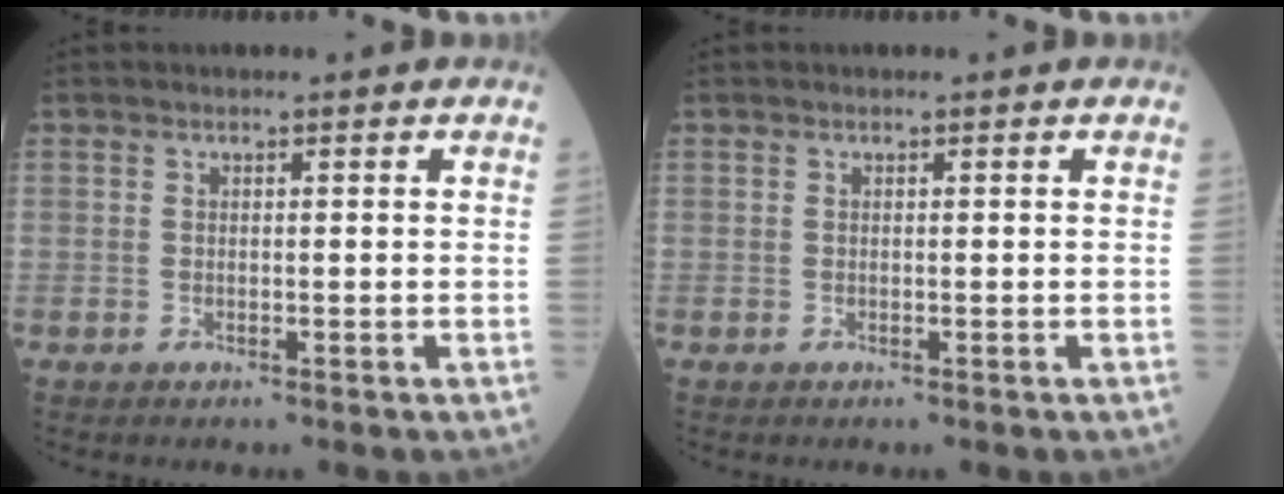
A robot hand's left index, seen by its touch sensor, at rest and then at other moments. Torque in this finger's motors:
{"motor_torque": [0.00, 0.00, 0.00, 0.00]}